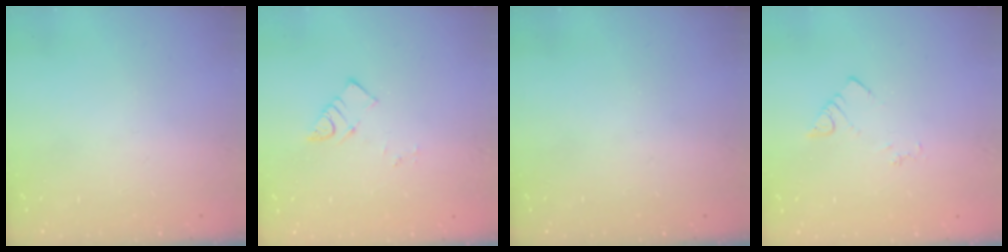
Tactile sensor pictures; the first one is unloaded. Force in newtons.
{"total": 3.8, "press": 3.8, "slide": 0.2}
{"total": 0.0}
{"total": 2.4, "press": 2.3, "slide": 0.4}